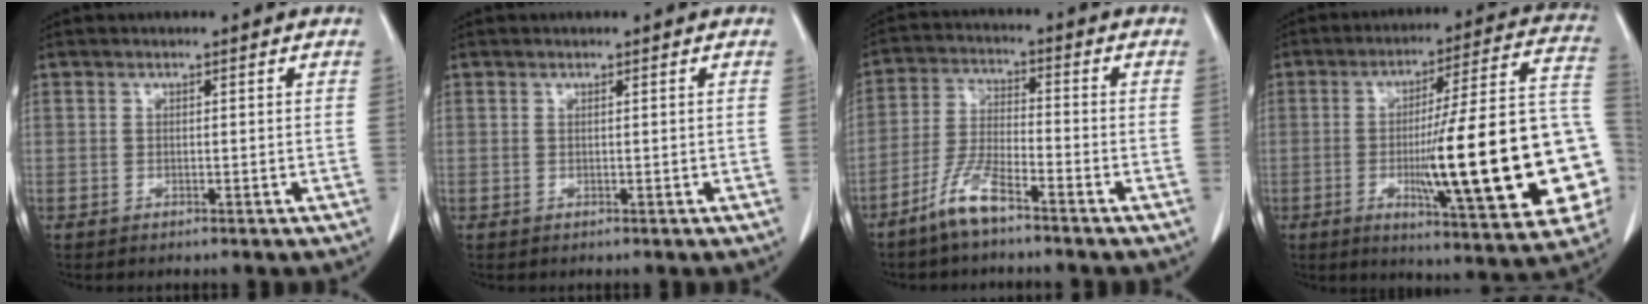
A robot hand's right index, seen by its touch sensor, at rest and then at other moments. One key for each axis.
{"total": 0.0}
{"total": 6.8, "fx": -5.0, "fy": 0.9, "fz": 4.5, "tx": -0.104, "ty": -0.009, "tz": -0.104}
{"total": 26.3, "fx": -4.8, "fy": 2.7, "fz": 25.7, "tx": -0.287, "ty": 0.014, "tz": -0.065}